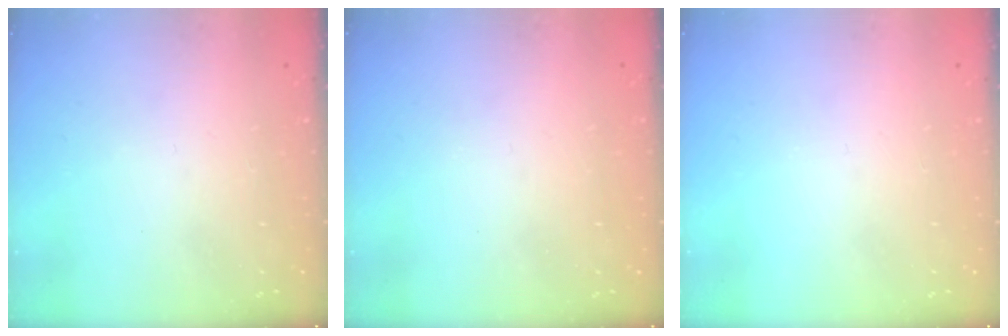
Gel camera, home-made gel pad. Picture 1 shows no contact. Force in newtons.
{"total": 0.7, "press": 0.6, "slide": 0.4}
{"total": 0.0}